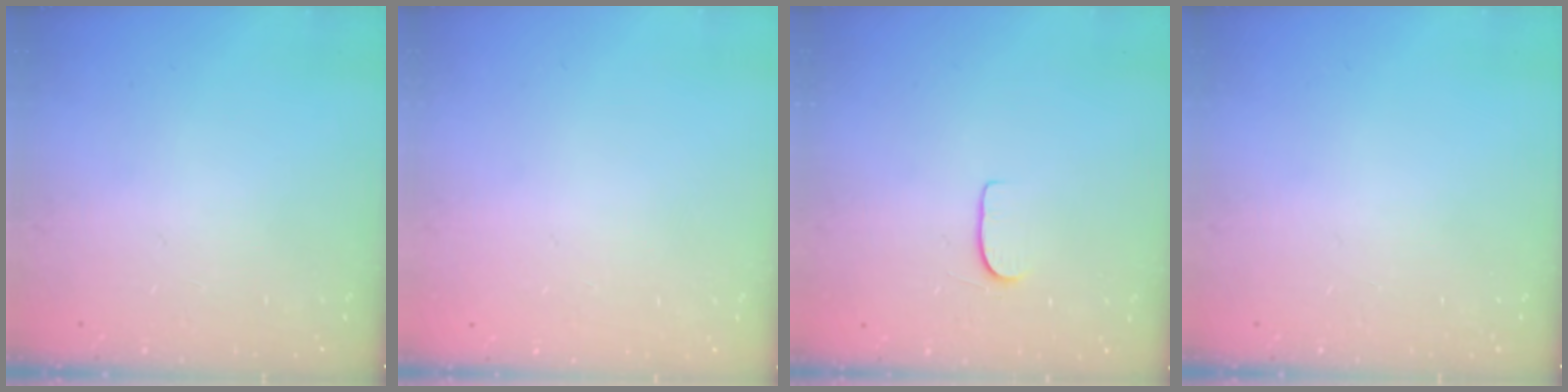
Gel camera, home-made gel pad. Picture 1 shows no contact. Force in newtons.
{"total": 0.0}
{"total": 4.5, "press": 4.5, "slide": 0.4}
{"total": 0.0}